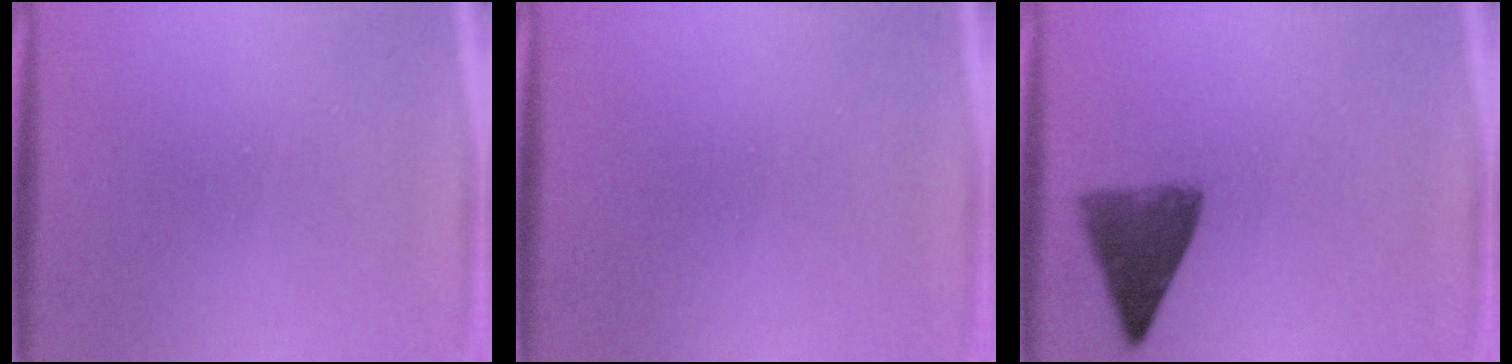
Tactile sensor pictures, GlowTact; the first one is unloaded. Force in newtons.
{"total": 1.6}
{"total": 6.7}